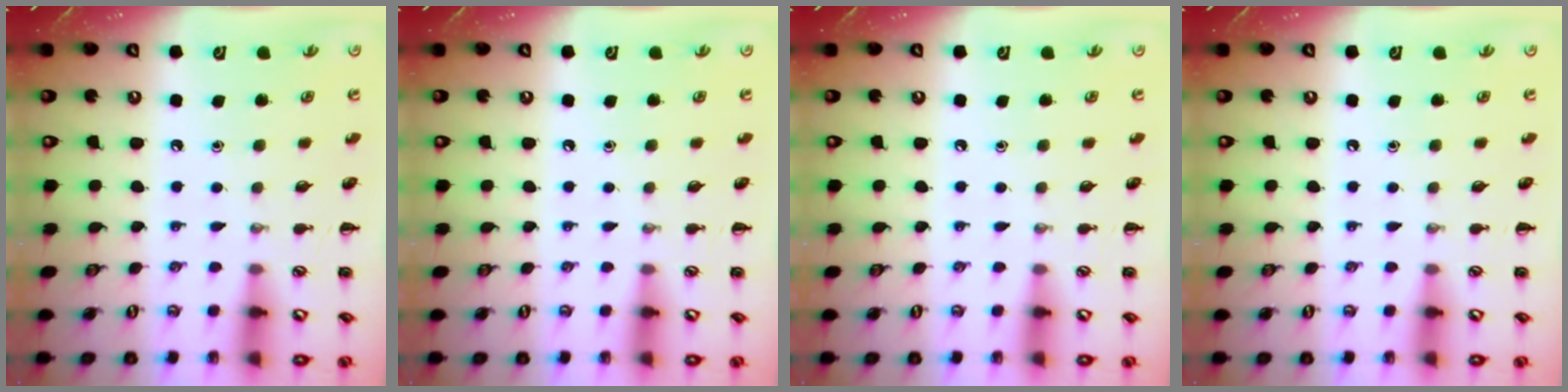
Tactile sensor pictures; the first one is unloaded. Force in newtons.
{"total": 0.0}
{"total": 0.0}
{"total": 0.0}